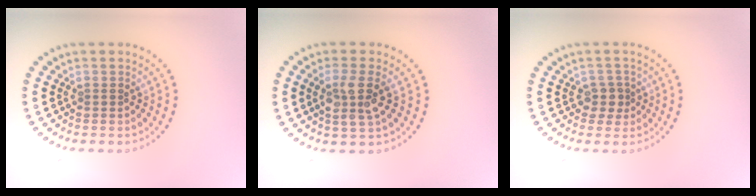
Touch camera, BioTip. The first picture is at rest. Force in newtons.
{"total": 2.9, "press": 2.6, "slide": 1.2}
{"total": 1.7, "press": 1.4, "slide": 1.0}